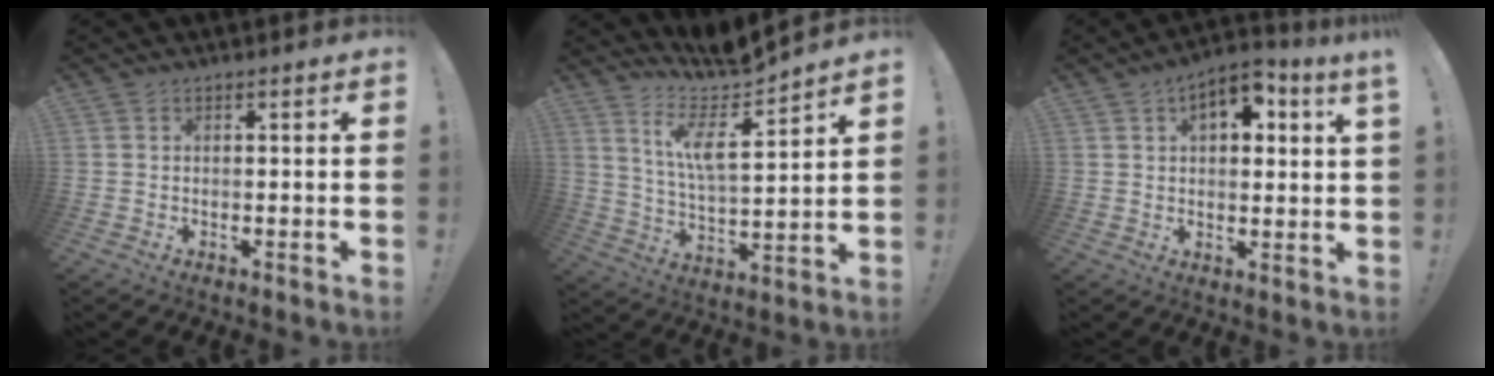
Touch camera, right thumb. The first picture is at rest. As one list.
[{"total": 11.8, "force": [8.6, 1.4, 7.9], "torque": [-0.162, -0.071, 0.144]}, {"total": 7.7, "force": [3.7, 2.8, 6.1], "torque": [-0.085, -0.010, 0.059]}]